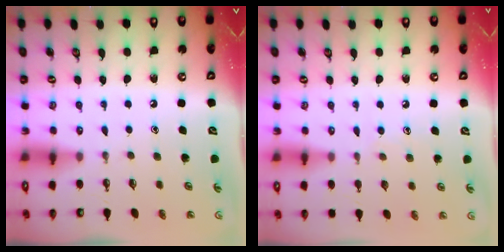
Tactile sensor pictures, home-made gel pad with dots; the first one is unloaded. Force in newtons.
{"total": 6.1, "press": 6.1, "slide": 0.6}